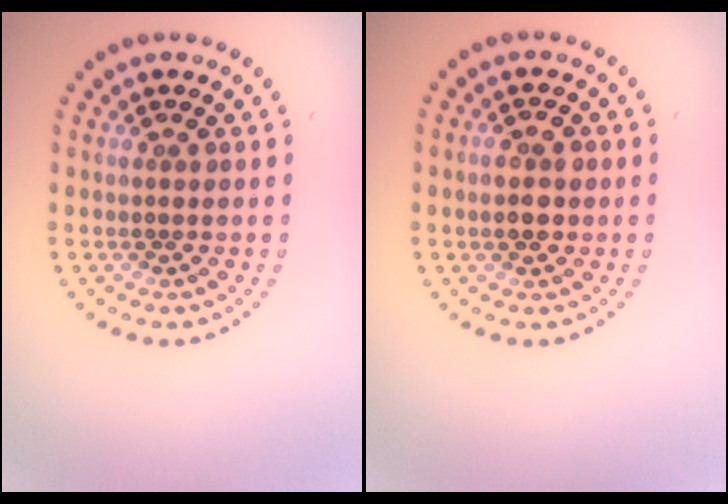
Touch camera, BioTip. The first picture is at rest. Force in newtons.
{"total": 2.4, "press": 2.4, "slide": 0.3}